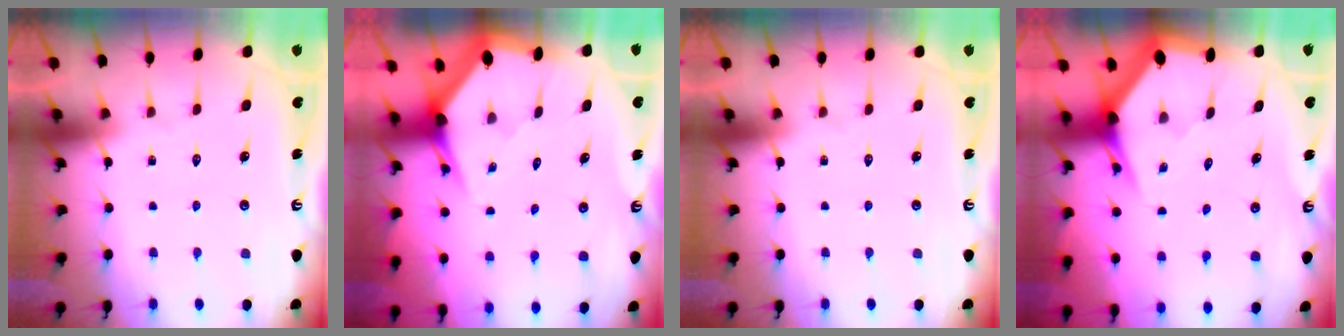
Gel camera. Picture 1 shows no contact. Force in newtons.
{"total": 3.4, "press": 3.4, "slide": 0.2}
{"total": 0.0}
{"total": 3.8, "press": 3.8, "slide": 0.1}